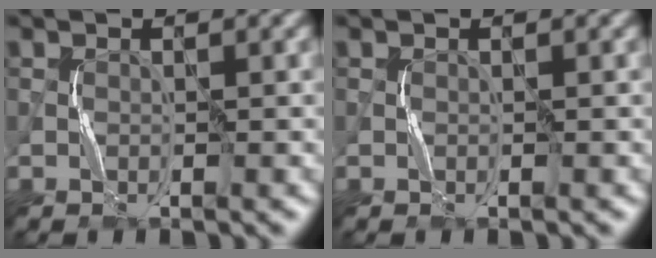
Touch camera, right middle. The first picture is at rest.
{"total": 0.0}